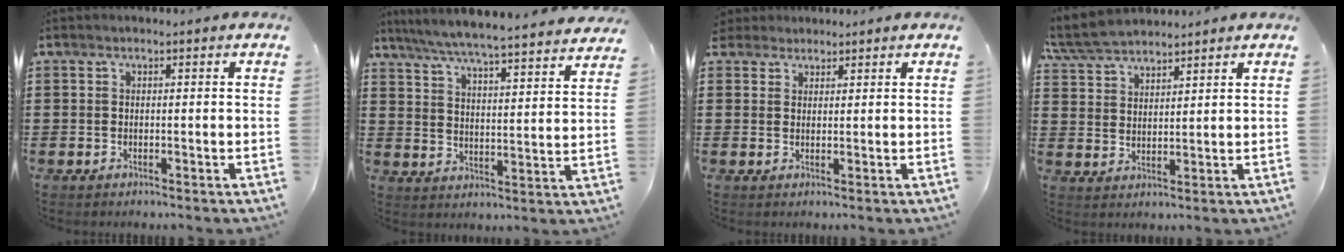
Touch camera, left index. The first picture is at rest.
{"total": 5.6, "force": [5.3, -0.6, 1.7], "torque": [-0.058, -0.043, 0.088]}
{"total": 1.9, "force": [1.5, 1.0, -0.2], "torque": [-0.003, 0.007, 0.031]}
{"total": 5.3, "force": [5.0, 1.2, 1.5], "torque": [-0.048, -0.010, 0.092]}